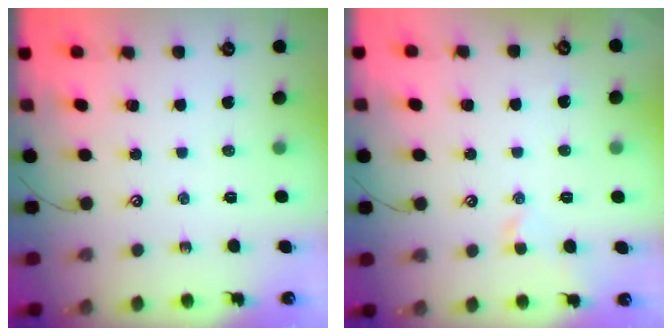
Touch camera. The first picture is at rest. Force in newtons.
{"total": 0.8, "press": 0.5, "slide": 0.7}